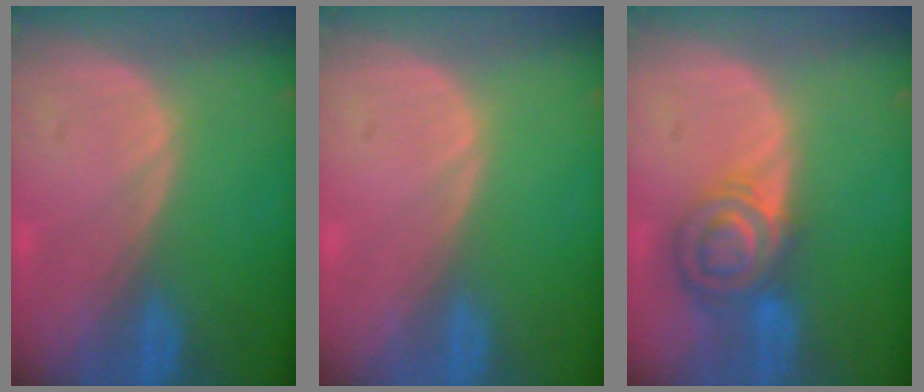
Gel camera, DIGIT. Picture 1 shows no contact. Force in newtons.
{"total": 0.0}
{"total": 7.3, "press": 6.3, "slide": 3.7}